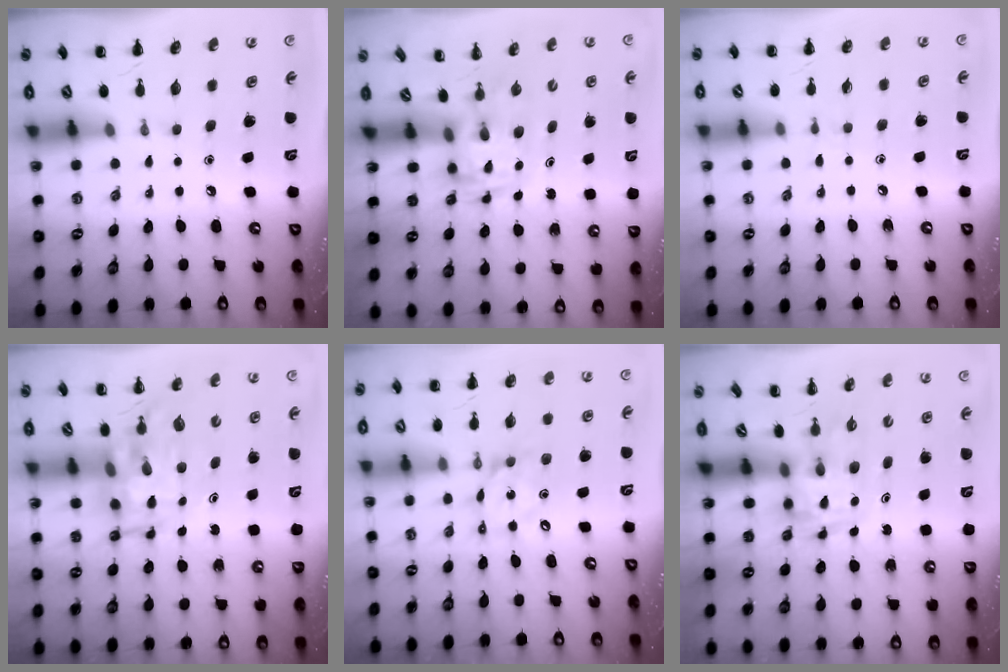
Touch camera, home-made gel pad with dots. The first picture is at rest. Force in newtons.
{"total": 2.8, "press": 2.7, "slide": 0.6}
{"total": 3.0, "press": 2.7, "slide": 1.2}
{"total": 7.2, "press": 6.8, "slide": 2.3}
{"total": 9.0, "press": 8.7, "slide": 2.1}
{"total": 3.5, "press": 3.5, "slide": 0.6}